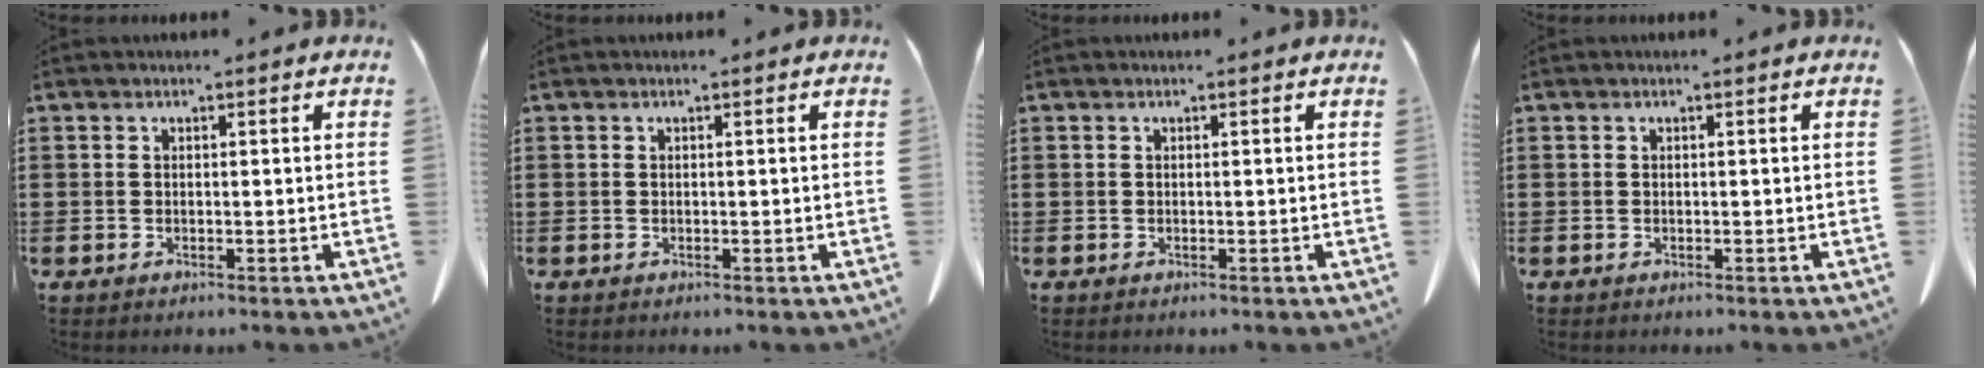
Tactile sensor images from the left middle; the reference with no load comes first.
{"total": 0.0}
{"total": 0.0}
{"total": 0.0}